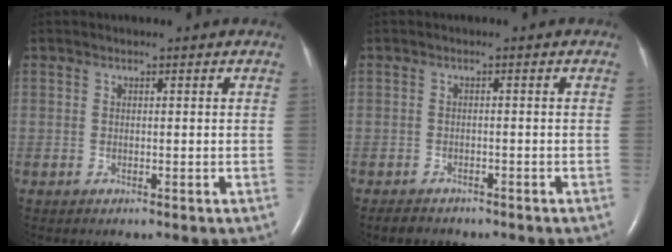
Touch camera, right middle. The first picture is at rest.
{"total": 2.9, "force": [-2.5, 1.2, 0.8], "torque": [-0.020, -0.004, -0.034]}